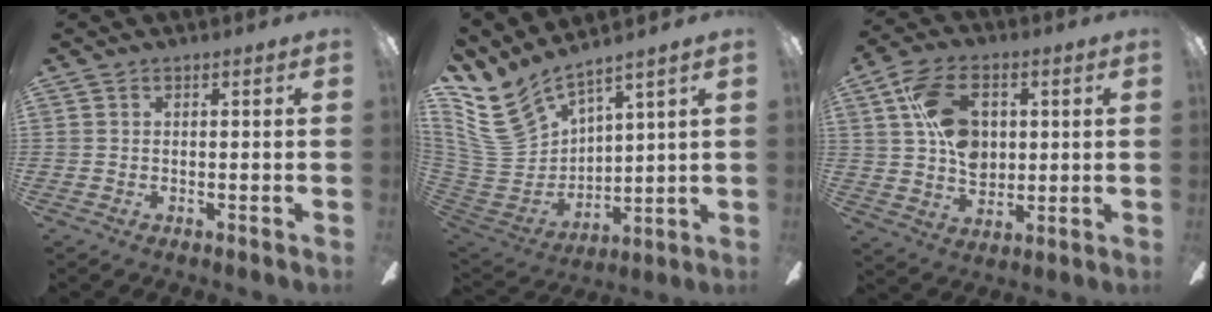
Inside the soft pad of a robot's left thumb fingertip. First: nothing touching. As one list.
[{"total": 14.2, "force": [9.9, 8.0, 6.2], "torque": [-0.166, -0.070, 0.192]}, {"total": 15.2, "force": [4.1, 10.3, 10.3], "torque": [-0.181, 0.016, 0.080]}]